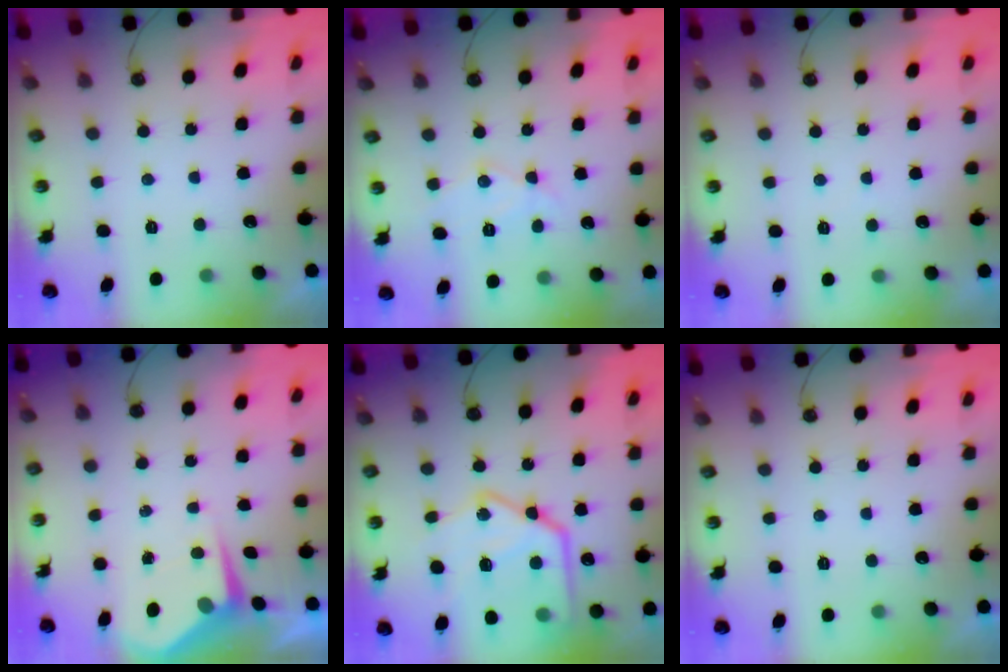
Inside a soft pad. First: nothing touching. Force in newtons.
{"total": 8.9, "press": 8.9, "slide": 0.4}
{"total": 2.5, "press": 2.5, "slide": 0.4}
{"total": 4.9, "press": 4.9, "slide": 0.3}
{"total": 25.2, "press": 25.0, "slide": 2.8}
{"total": 0.0}